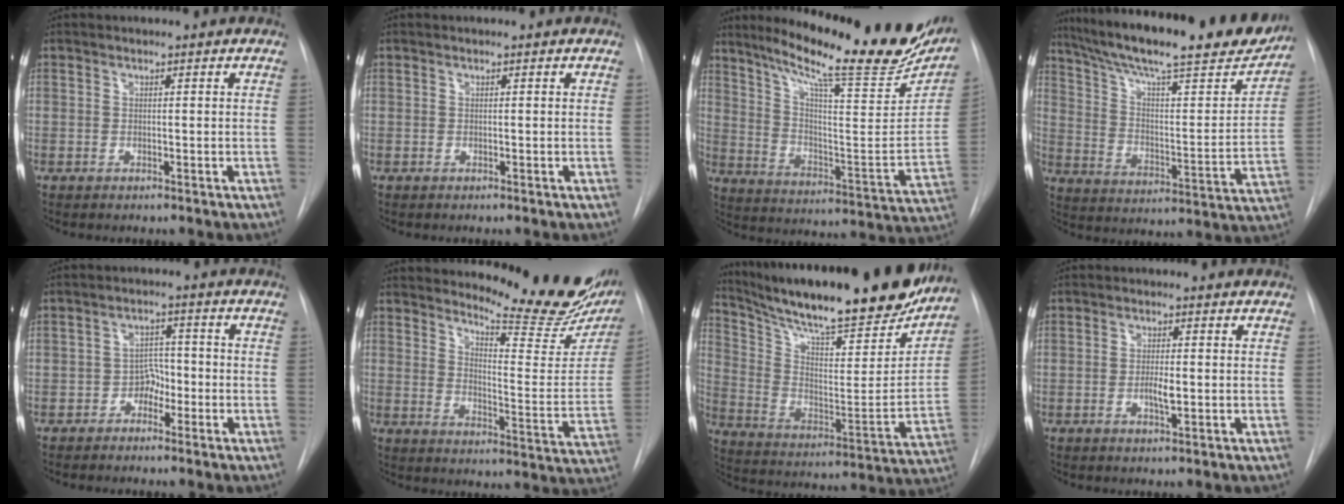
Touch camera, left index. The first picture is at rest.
{"total": 0.0}
{"total": 27.1, "force": [21.3, 4.1, 16.2], "torque": [-0.248, -0.047, 0.292]}
{"total": 27.9, "force": [23.3, 4.2, 14.8], "torque": [-0.240, -0.028, 0.326]}
{"total": 3.2, "force": [-2.0, 2.1, 1.5], "torque": [-0.016, 0.007, -0.035]}
{"total": 19.1, "force": [16.9, 2.9, 8.5], "torque": [-0.113, -0.091, 0.206]}
{"total": 29.4, "force": [24.7, 4.4, 15.3], "torque": [-0.255, -0.054, 0.356]}
{"total": 2.3, "force": [-0.5, 0.5, 2.2], "torque": [-0.042, -0.004, -0.009]}